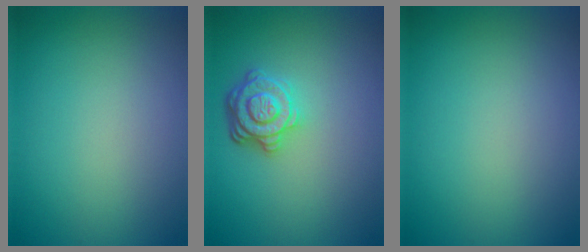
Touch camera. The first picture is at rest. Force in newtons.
{"total": 4.0, "press": 3.2, "slide": 2.4}
{"total": 0.0}